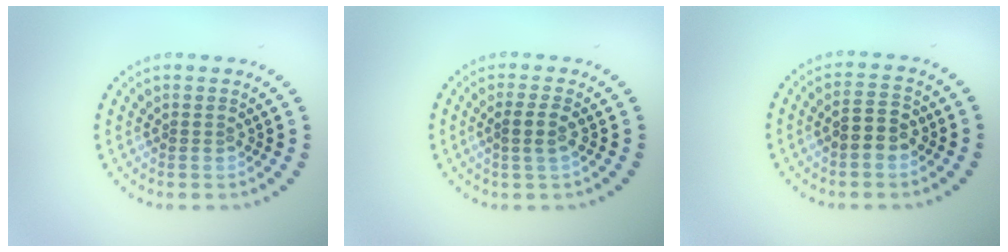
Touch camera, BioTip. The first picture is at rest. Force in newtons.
{"total": 1.8, "press": 1.4, "slide": 1.1}
{"total": 2.7, "press": 2.7, "slide": 0.5}